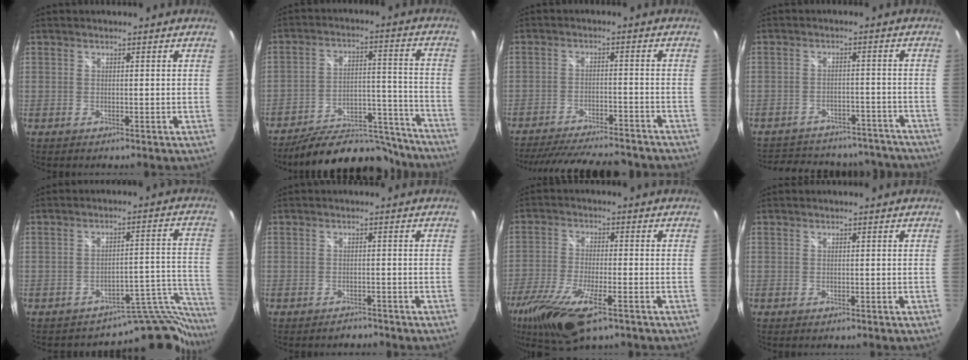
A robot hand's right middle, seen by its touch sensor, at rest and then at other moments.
{"total": 19.5, "force": [-17.4, 6.3, 6.2], "torque": [-0.094, 0.036, -0.220]}
{"total": 21.6, "force": [-18.8, 5.0, 9.4], "torque": [-0.183, -0.012, -0.257]}
{"total": 21.6, "force": [-18.9, 8.0, 6.7], "torque": [-0.140, 0.040, -0.224]}
{"total": 13.6, "force": [-13.2, 3.2, 0.9], "torque": [0.031, 0.063, -0.179]}
{"total": 1.7, "force": [-1.5, 0.7, 0.0], "torque": [0.000, 0.002, -0.020]}
{"total": 14.5, "force": [-8.7, 4.3, 10.7], "torque": [-0.237, -0.049, -0.168]}
{"total": 0.0}